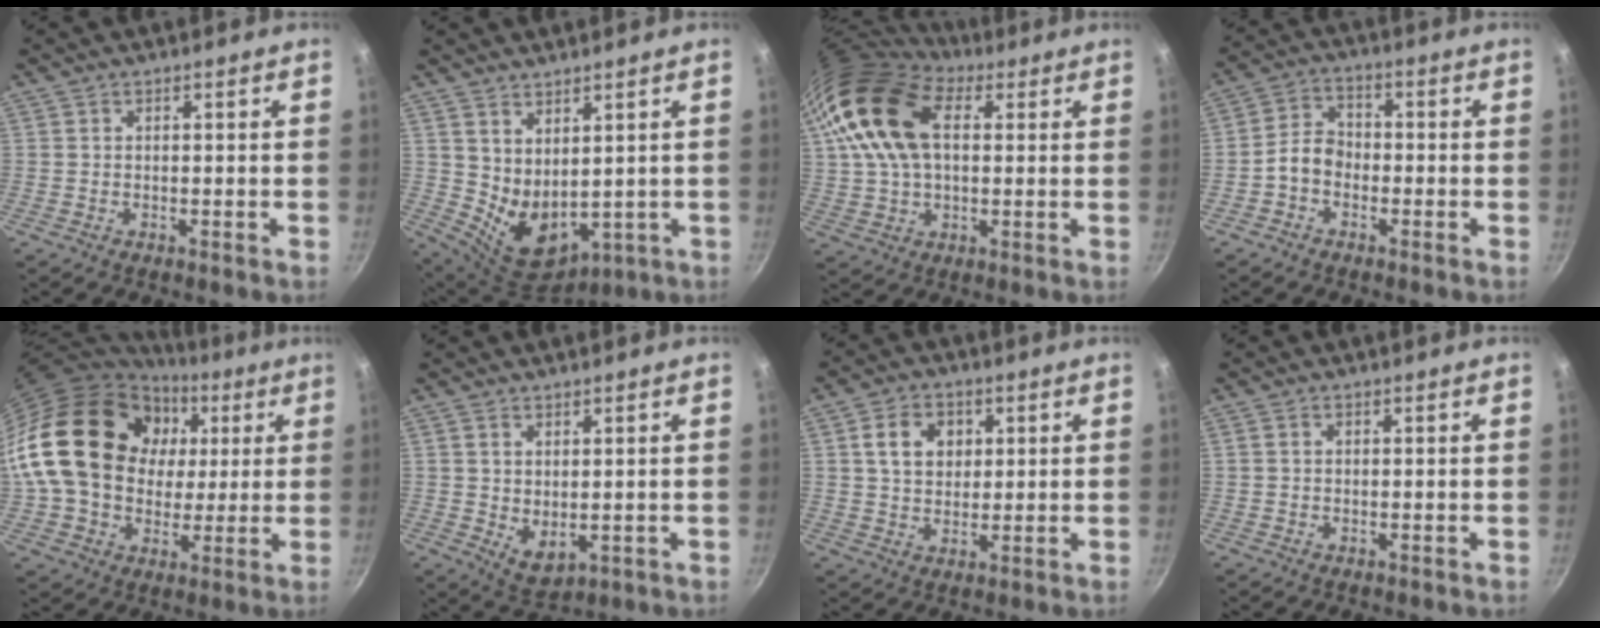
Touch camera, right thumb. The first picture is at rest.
{"total": 9.7, "force": [2.9, 5.9, 7.2], "torque": [-0.098, -0.043, 0.077]}
{"total": 19.0, "force": [5.8, 11.8, 13.6], "torque": [-0.258, 0.006, 0.098]}
{"total": 5.2, "force": [-2.0, 3.8, 2.8], "torque": [-0.035, 0.030, -0.047]}
{"total": 25.9, "force": [5.0, 19.8, 15.9], "torque": [-0.272, 0.026, 0.090]}
{"total": 4.9, "force": [1.0, 3.0, 3.7], "torque": [-0.055, -0.021, 0.026]}
{"total": 7.7, "force": [2.2, 5.9, 4.4], "torque": [-0.055, 0.002, 0.034]}
{"total": 0.6, "force": [0.2, 0.5, 0.4], "torque": [-0.005, 0.003, 0.003]}